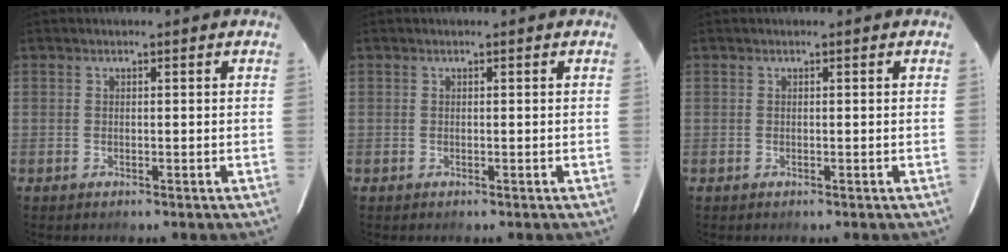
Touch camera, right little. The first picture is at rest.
{"total": 0.0}
{"total": 0.0}